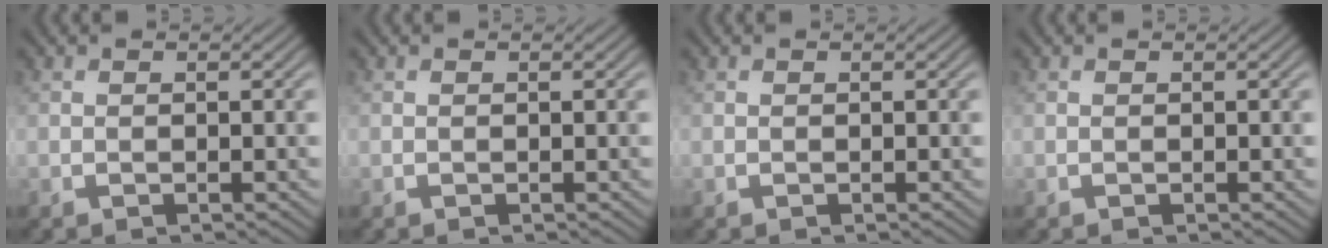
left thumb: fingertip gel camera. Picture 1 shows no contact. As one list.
[{"total": 0.0}, {"total": 0.0}, {"total": 0.0}]